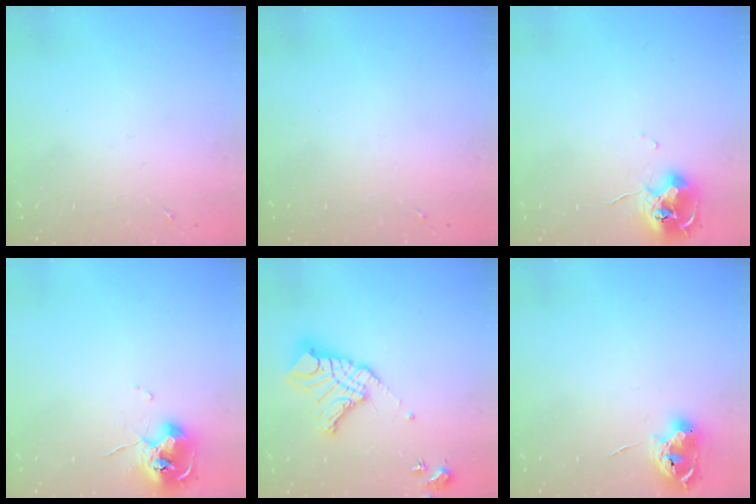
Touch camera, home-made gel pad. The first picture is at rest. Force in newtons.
{"total": 0.0}
{"total": 9.8, "press": 9.8, "slide": 0.5}
{"total": 10.1, "press": 10.0, "slide": 0.9}
{"total": 16.3, "press": 16.2, "slide": 2.0}
{"total": 9.6, "press": 9.6, "slide": 0.6}